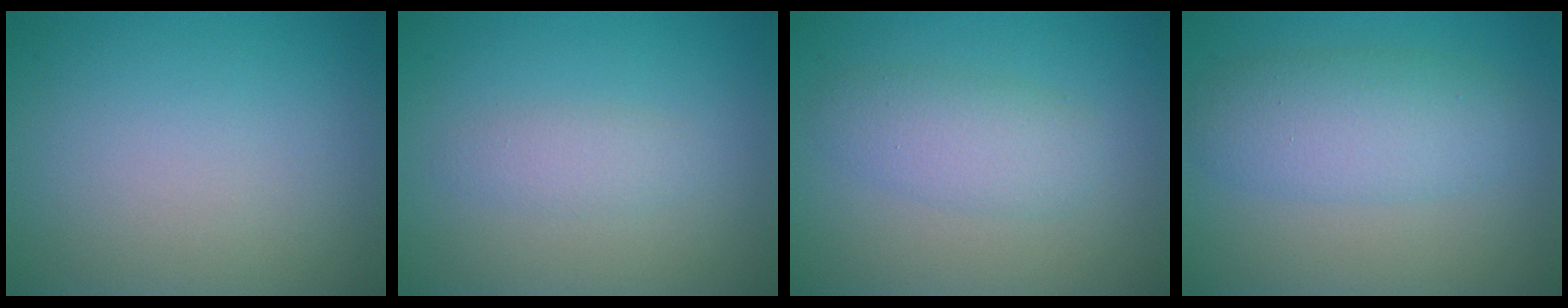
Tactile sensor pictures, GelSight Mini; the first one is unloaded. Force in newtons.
{"total": 1.6, "press": 1.6, "slide": 0.0}
{"total": 2.4, "press": 2.3, "slide": 0.1}
{"total": 4.9, "press": 4.9, "slide": 0.2}